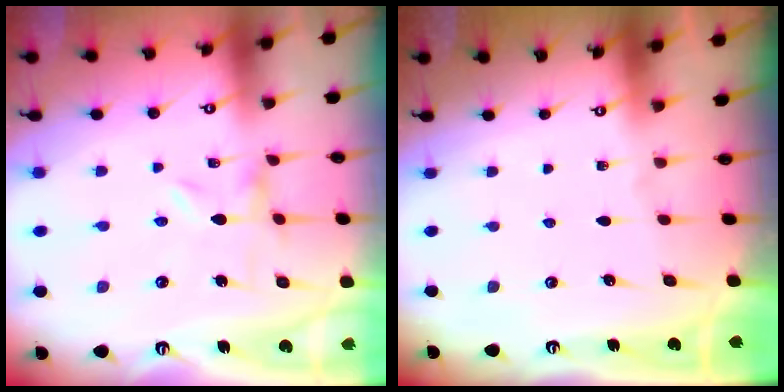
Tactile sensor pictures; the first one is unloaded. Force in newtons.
{"total": 0.0}